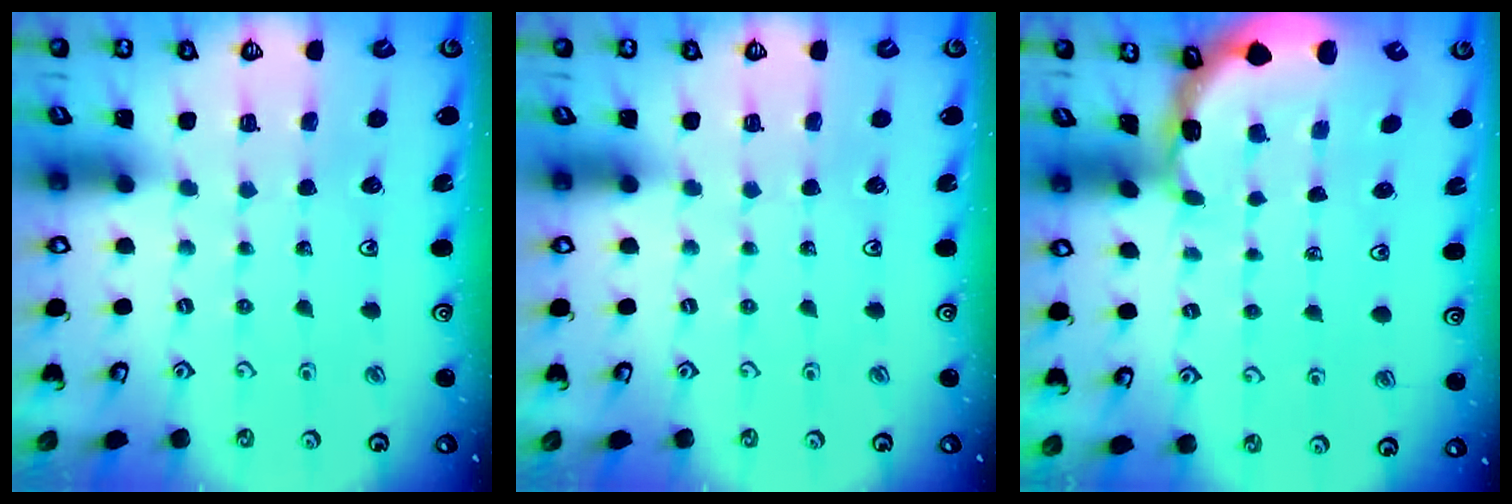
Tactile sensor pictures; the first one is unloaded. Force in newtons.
{"total": 0.0}
{"total": 1.4, "press": 1.4, "slide": 0.0}